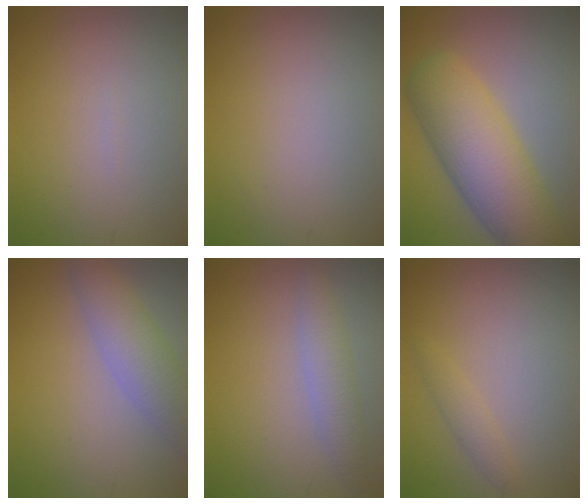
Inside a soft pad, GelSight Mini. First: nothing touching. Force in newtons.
{"total": 0.0}
{"total": 9.0, "press": 9.0, "slide": 0.4}
{"total": 4.3, "press": 4.3, "slide": 0.1}
{"total": 2.5, "press": 2.5, "slide": 0.1}
{"total": 1.3, "press": 1.3, "slide": 0.0}